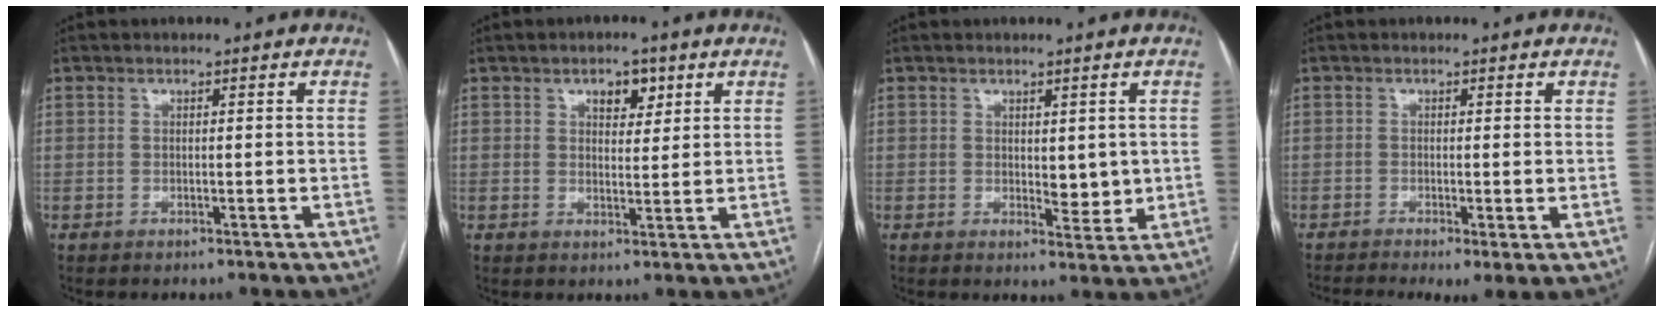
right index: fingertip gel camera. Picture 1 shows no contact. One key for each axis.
{"total": 4.1, "fx": 2.2, "fy": 2.2, "fz": 2.7, "tx": -0.037, "ty": 0.005, "tz": 0.034}
{"total": 3.8, "fx": 0.6, "fy": 2.1, "fz": 3.1, "tx": -0.043, "ty": -0.013, "tz": 0.014}
{"total": 5.4, "fx": -2.7, "fy": 1.3, "fz": 4.5, "tx": -0.070, "ty": -0.014, "tz": -0.049}